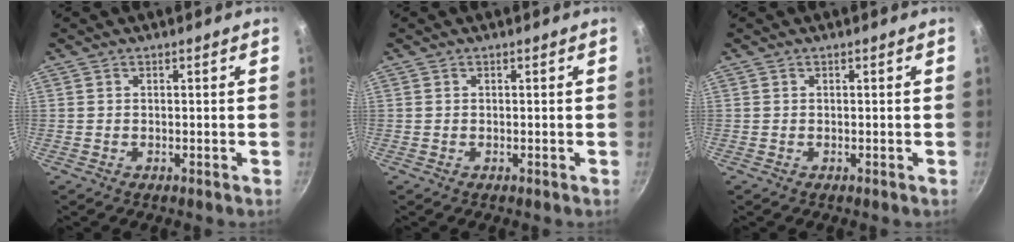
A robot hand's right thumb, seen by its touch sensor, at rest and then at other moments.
{"total": 0.0}
{"total": 0.0}